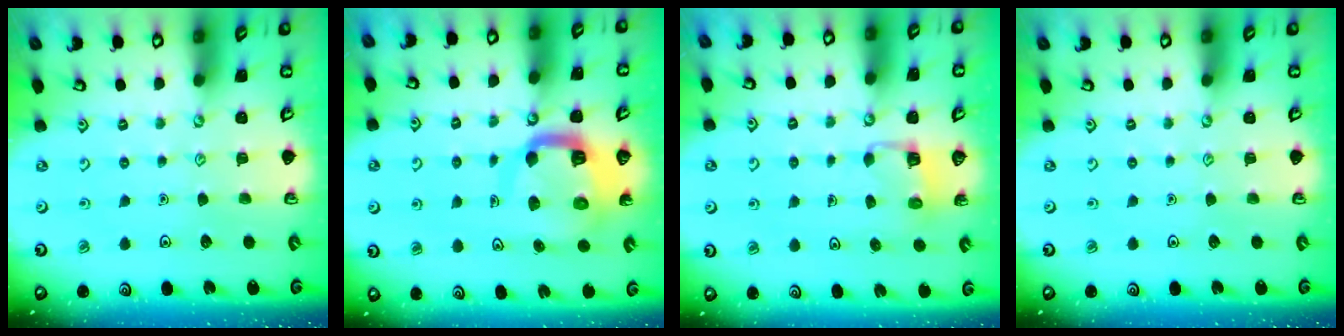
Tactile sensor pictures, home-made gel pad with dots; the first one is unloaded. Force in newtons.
{"total": 10.2, "press": 10.1, "slide": 1.4}
{"total": 2.8, "press": 2.8, "slide": 0.2}
{"total": 0.0}